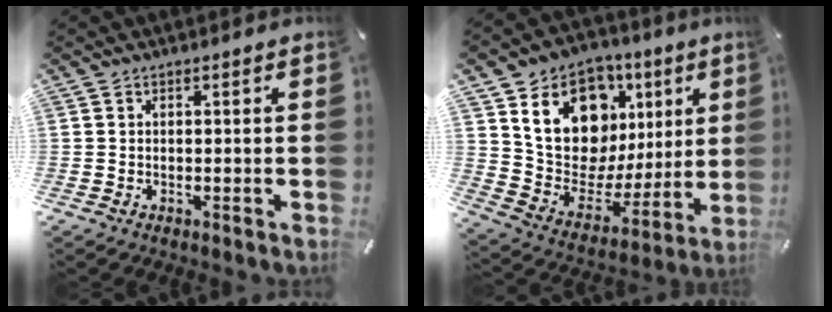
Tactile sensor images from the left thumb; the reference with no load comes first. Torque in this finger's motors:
{"motor_torque": [2.70, 2.31, 1.43, -1.34, 0.54]}